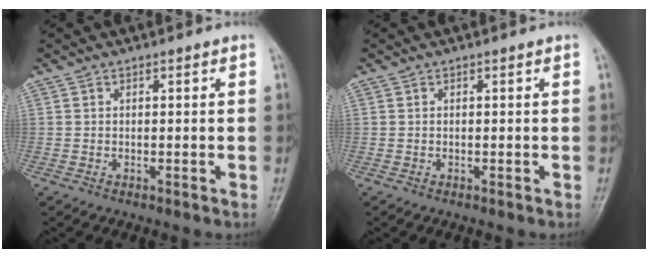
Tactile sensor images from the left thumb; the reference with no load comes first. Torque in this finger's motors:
{"motor_torque": [0.00, 0.00, 0.00, -0.01, 0.00]}